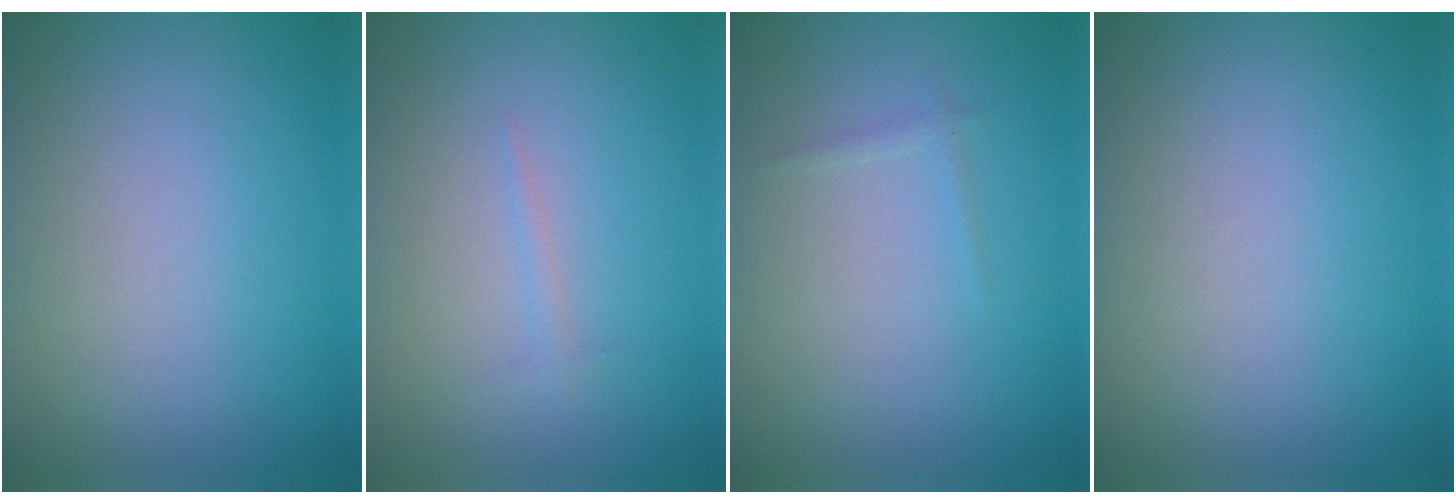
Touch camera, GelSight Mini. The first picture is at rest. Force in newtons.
{"total": 0.7, "press": 0.7, "slide": 0.0}
{"total": 0.6, "press": 0.6, "slide": 0.0}
{"total": 0.0}